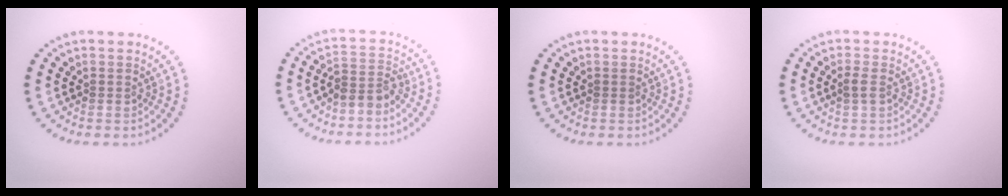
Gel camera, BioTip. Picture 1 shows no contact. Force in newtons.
{"total": 2.3, "press": 1.8, "slide": 1.5}
{"total": 0.0}
{"total": 0.8, "press": 0.8, "slide": 0.2}